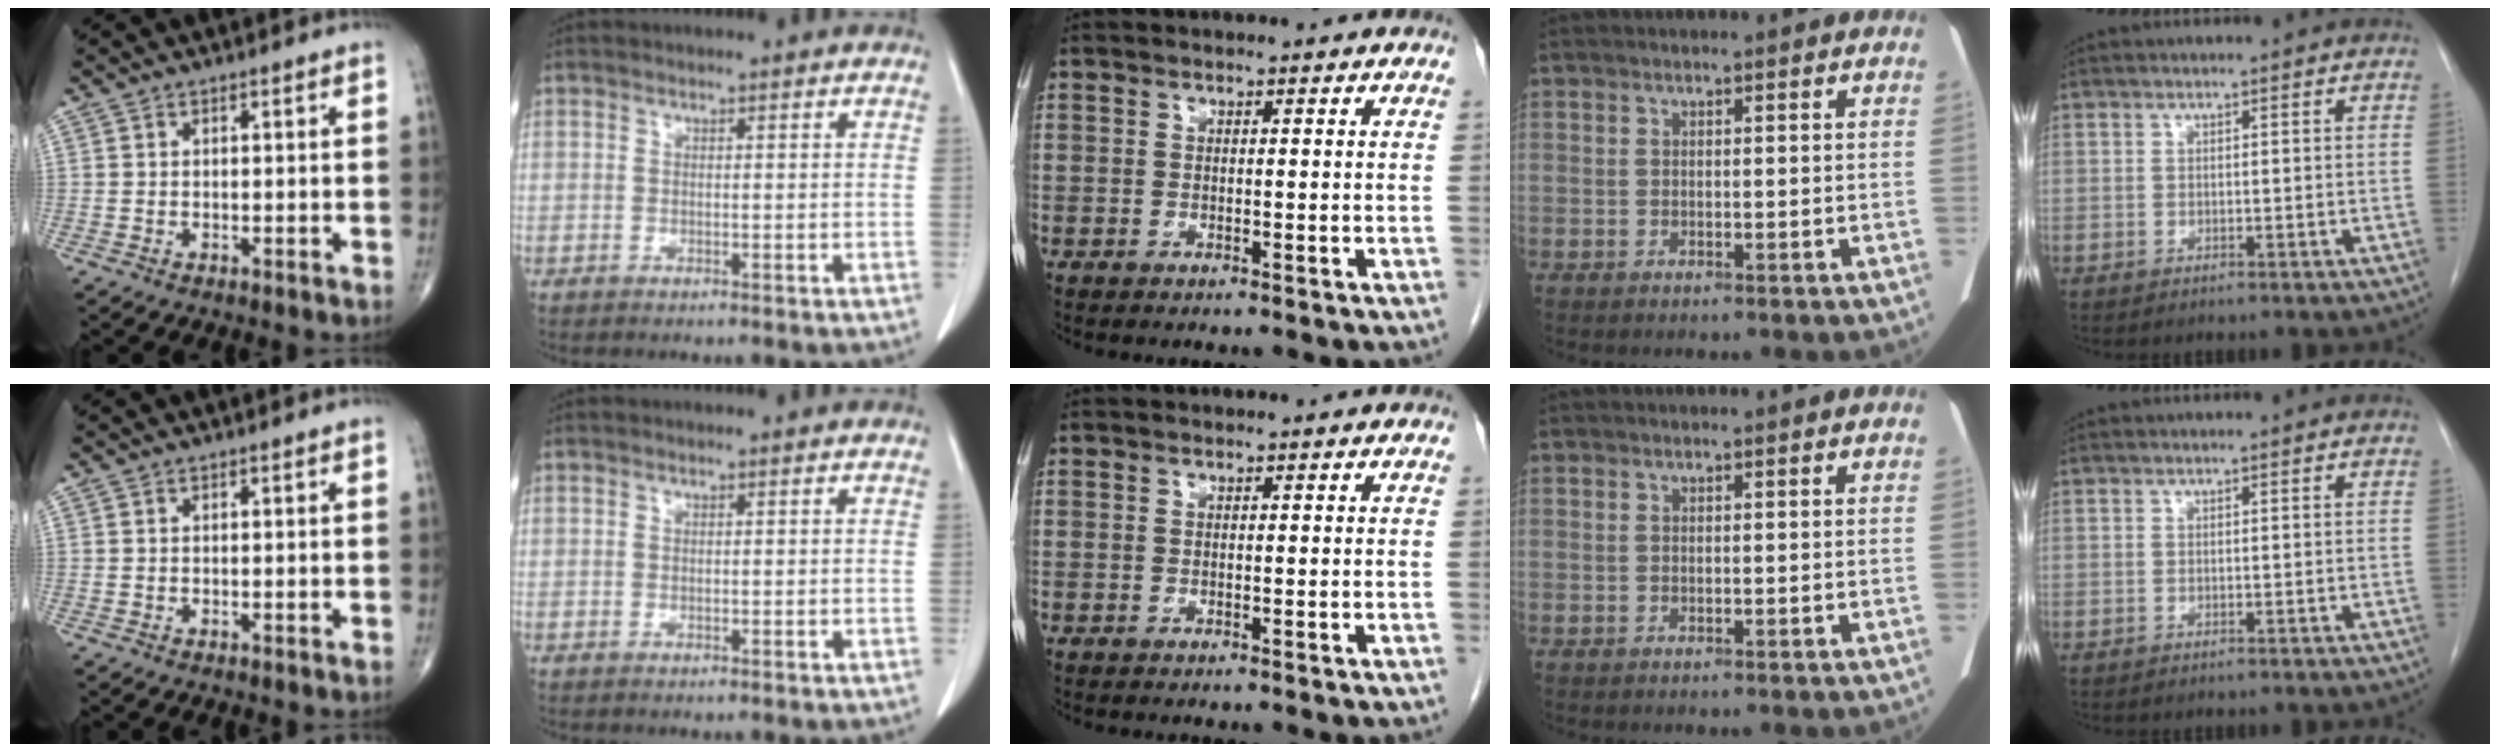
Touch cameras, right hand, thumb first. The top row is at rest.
{}